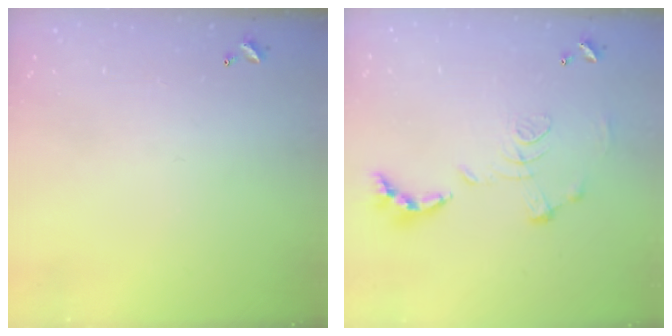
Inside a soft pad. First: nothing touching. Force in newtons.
{"total": 1.2, "press": 0.4, "slide": 1.1}